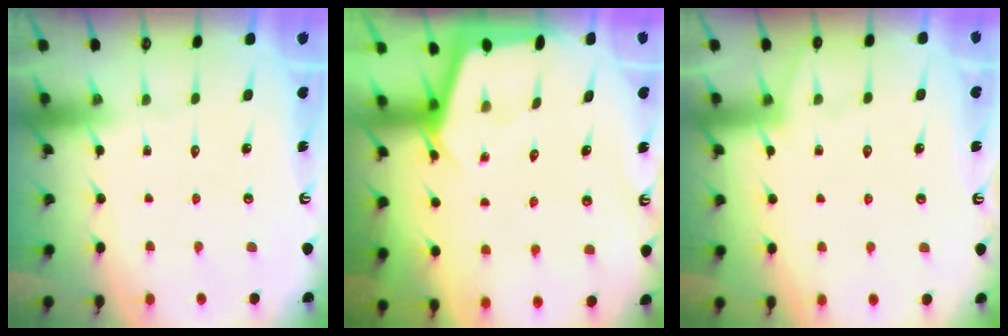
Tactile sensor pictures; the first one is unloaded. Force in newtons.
{"total": 2.5, "press": 2.5, "slide": 0.3}
{"total": 1.6, "press": 1.5, "slide": 0.4}